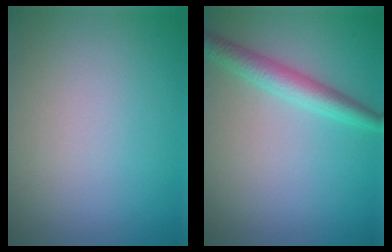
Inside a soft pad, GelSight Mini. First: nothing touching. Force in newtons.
{"total": 2.8, "press": 2.8, "slide": 0.1}